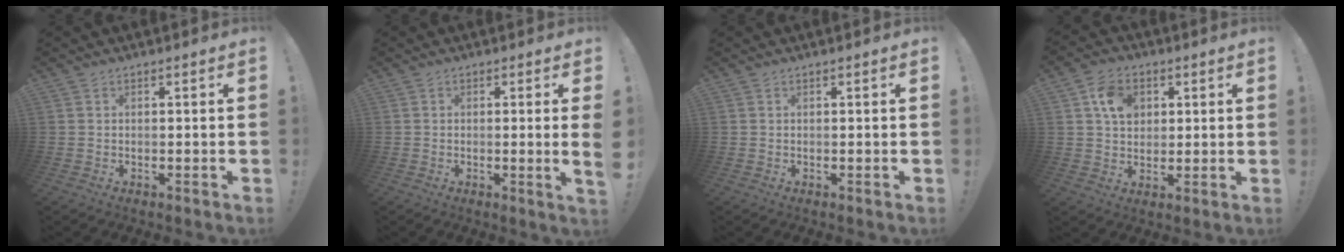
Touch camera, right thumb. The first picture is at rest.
{"total": 3.5, "force": [0.1, -0.8, 3.4], "torque": [-0.048, -0.010, 0.001]}
{"total": 0.0}
{"total": 9.4, "force": [3.4, 7.5, 4.4], "torque": [-0.057, -0.007, 0.065]}